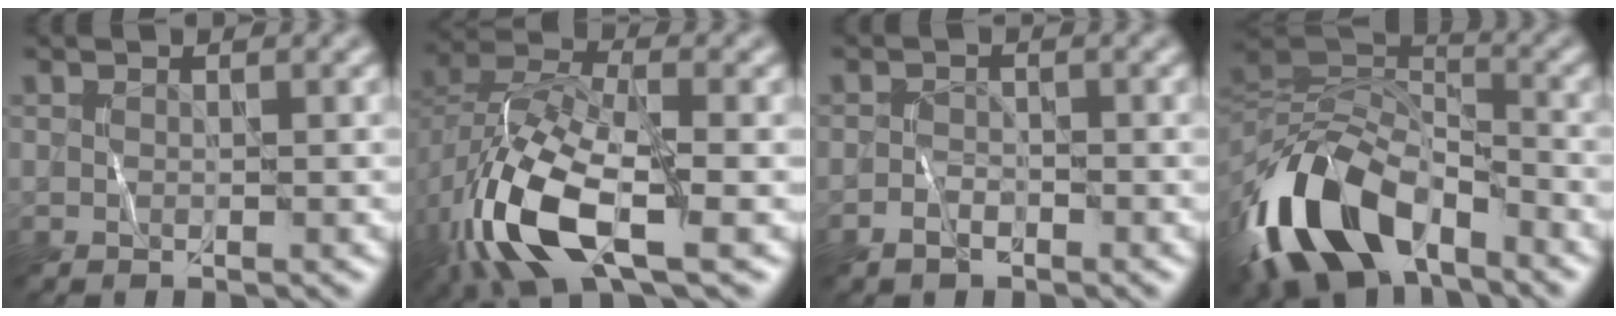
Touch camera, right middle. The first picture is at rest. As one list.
[{"total": 10.3, "force": [-4.6, 4.5, 8.1], "torque": [-0.173, -0.002, -0.095]}, {"total": 1.7, "force": [-1.1, 1.0, 0.7], "torque": [-0.011, 0.003, -0.023]}, {"total": 13.0, "force": [-6.9, 7.0, 8.5], "torque": [-0.172, -0.009, -0.131]}]